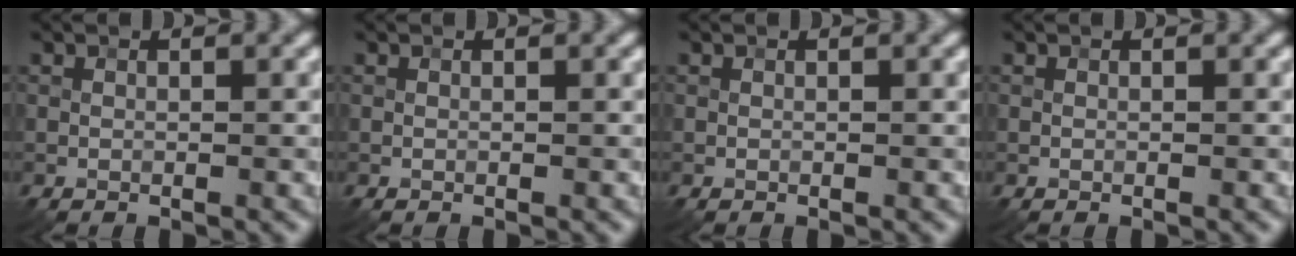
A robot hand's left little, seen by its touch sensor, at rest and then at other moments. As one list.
[{"total": 0.0}, {"total": 0.0}, {"total": 0.0}]